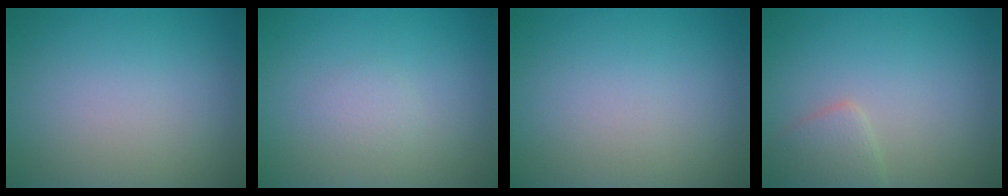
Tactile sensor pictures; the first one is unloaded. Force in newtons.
{"total": 1.0, "press": 1.0, "slide": 0.1}
{"total": 0.0}
{"total": 2.1, "press": 2.1, "slide": 0.1}